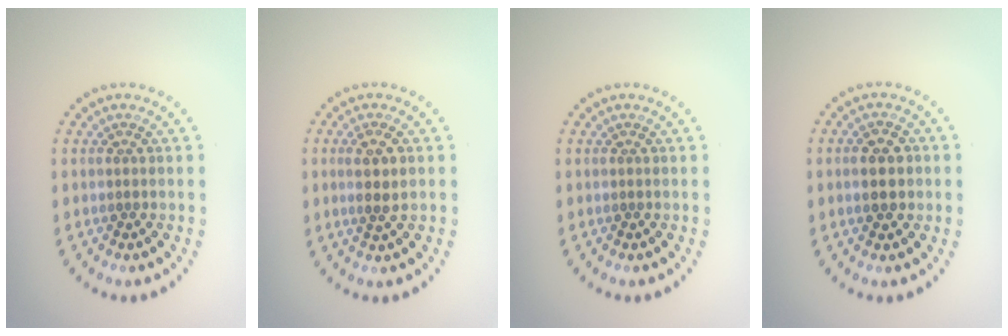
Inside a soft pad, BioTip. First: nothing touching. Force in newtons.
{"total": 2.4, "press": 2.2, "slide": 0.8}
{"total": 0.0}
{"total": 3.5, "press": 3.5, "slide": 0.1}